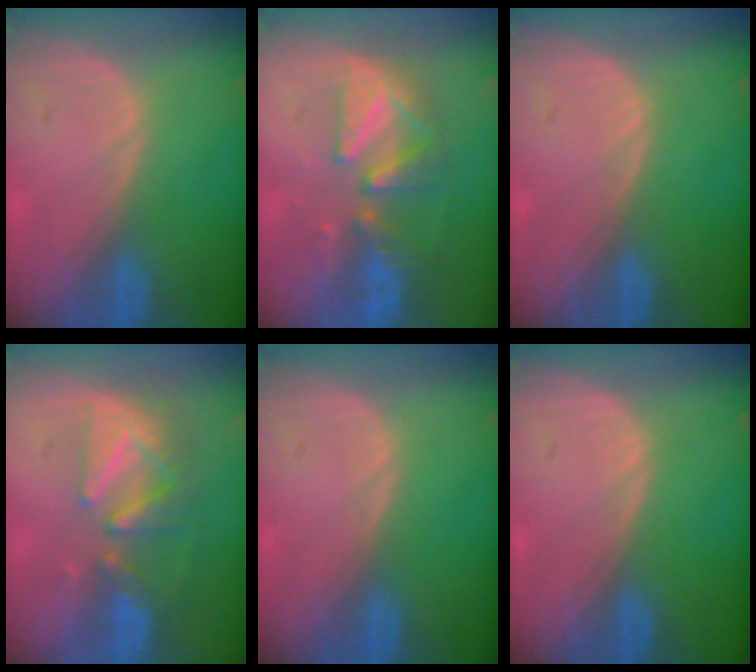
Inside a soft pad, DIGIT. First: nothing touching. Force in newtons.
{"total": 8.3, "press": 8.1, "slide": 1.9}
{"total": 0.0}
{"total": 8.5, "press": 8.0, "slide": 3.1}
{"total": 0.0}
{"total": 0.0}